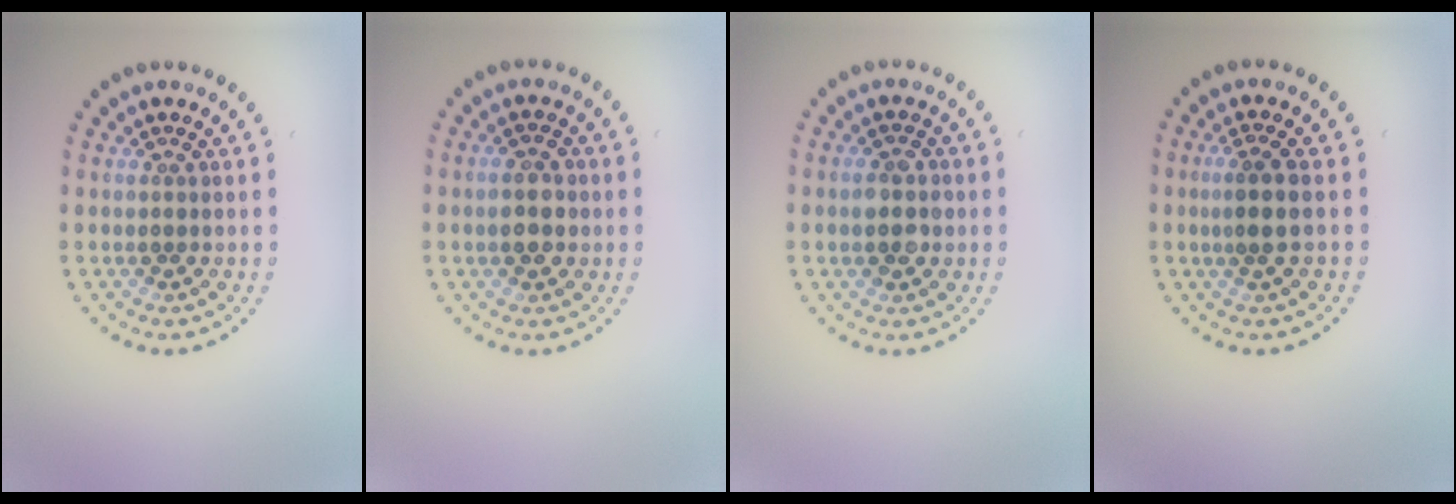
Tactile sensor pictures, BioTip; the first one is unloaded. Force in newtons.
{"total": 3.0, "press": 3.0, "slide": 0.3}
{"total": 2.3, "press": 2.3, "slide": 0.2}
{"total": 1.7, "press": 1.3, "slide": 1.1}